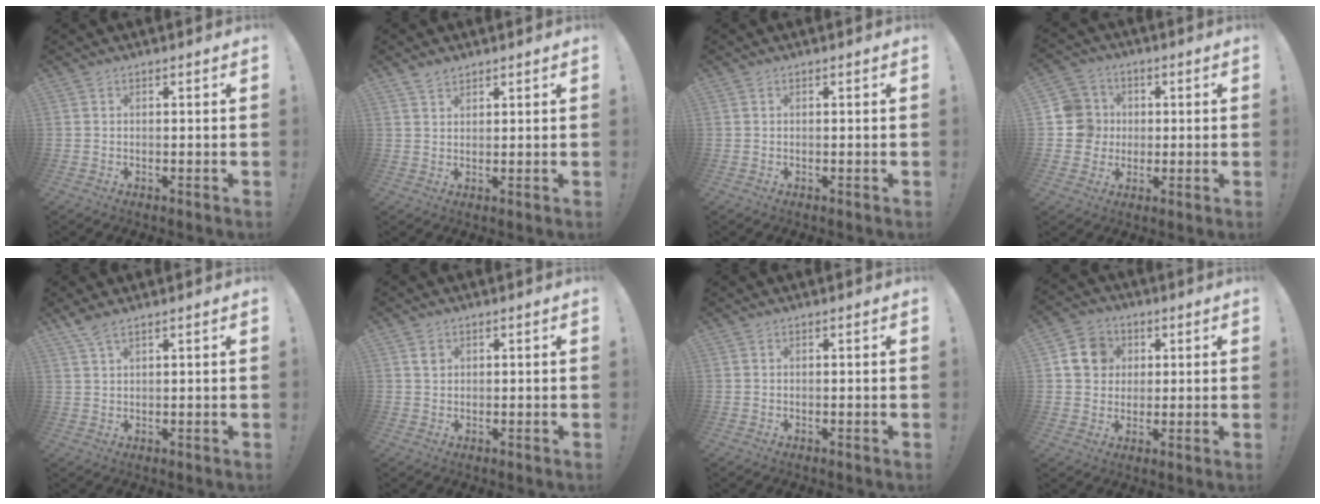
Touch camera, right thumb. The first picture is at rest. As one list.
[{"total": 2.9, "force": [2.4, 1.3, 0.8], "torque": [-0.005, -0.018, 0.043]}, {"total": 0.0}, {"total": 9.7, "force": [0.4, 9.5, 1.9], "torque": [-0.021, 0.005, 0.014]}, {"total": 3.6, "force": [2.8, 0.6, 2.2], "torque": [-0.051, -0.012, 0.051]}, {"total": 2.4, "force": [1.1, 2.1, 0.5], "torque": [0.010, -0.007, 0.016]}, {"total": 0.0}, {"total": 10.7, "force": [3.1, 9.4, 3.9], "torque": [-0.057, 0.002, 0.067]}]